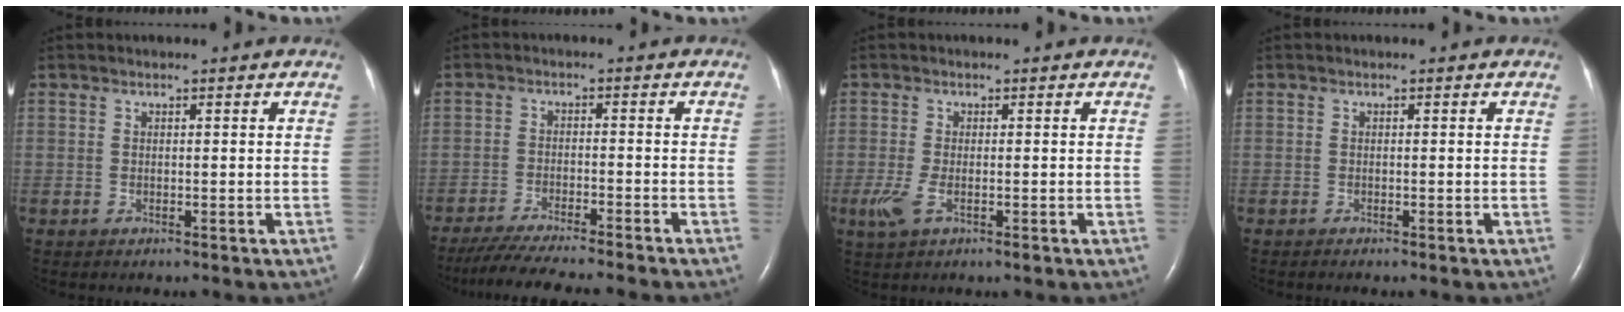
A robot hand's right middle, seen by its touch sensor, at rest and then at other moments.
{"total": 11.6, "force": [-10.2, -0.5, 5.5], "torque": [-0.074, -0.027, -0.158]}
{"total": 3.6, "force": [-1.4, 1.1, 3.1], "torque": [-0.075, -0.010, -0.026]}
{"total": 0.0}